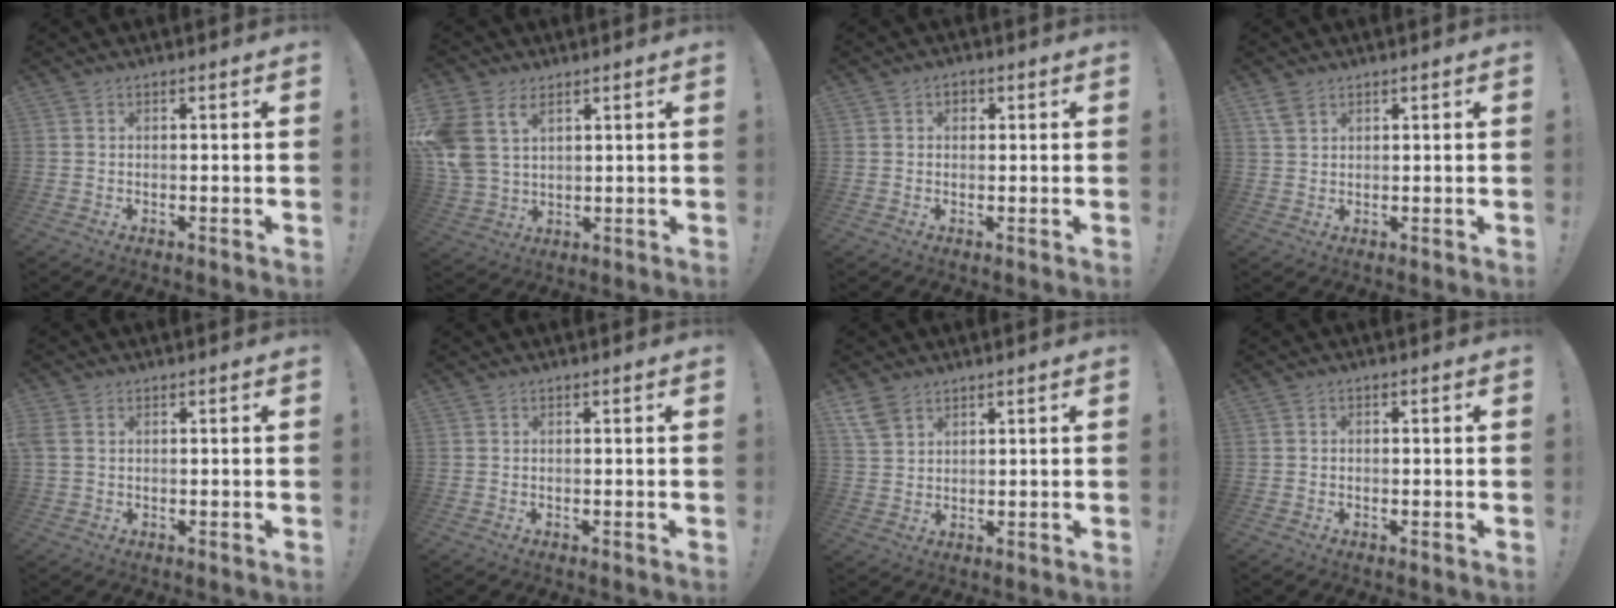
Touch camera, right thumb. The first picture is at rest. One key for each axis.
{"total": 10.5, "fx": 5.0, "fy": 6.8, "fz": 6.3, "tx": -0.143, "ty": -0.018, "tz": 0.097}
{"total": 1.8, "fx": 0.3, "fy": 1.6, "fz": 0.8, "tx": -0.012, "ty": 0.003, "tz": 0.005}
{"total": 2.0, "fx": 1.4, "fy": 0.9, "fz": 1.1, "tx": -0.018, "ty": -0.004, "tz": 0.027}
{"total": 2.7, "fx": 0.8, "fy": 1.9, "fz": 1.7, "tx": -0.045, "ty": 0.005, "tz": 0.016}
{"total": 0.0}
{"total": 3.9, "fx": 2.7, "fy": 2.3, "fz": 1.7, "tx": -0.027, "ty": -0.011, "tz": 0.052}
{"total": 0.9, "fx": -0.6, "fy": 0.6, "fz": 0.3, "tx": -0.010, "ty": 0.004, "tz": -0.010}